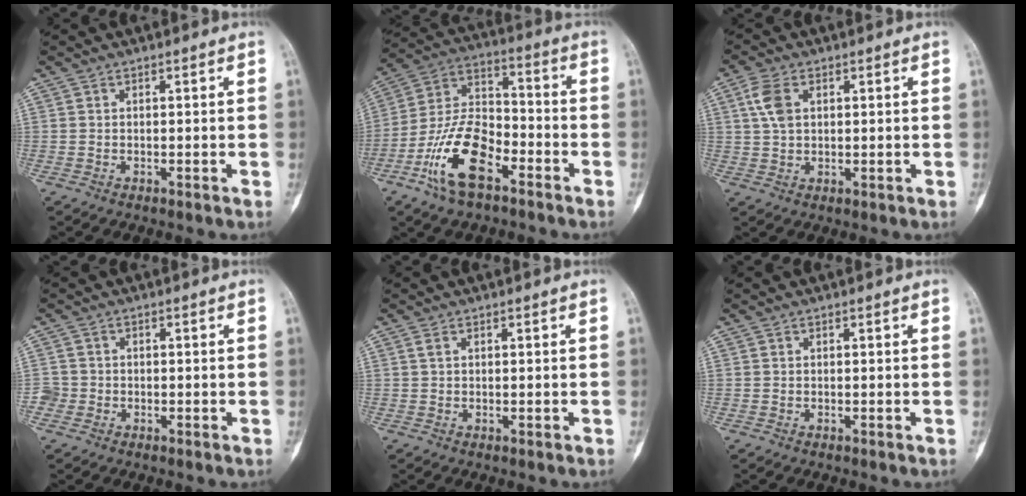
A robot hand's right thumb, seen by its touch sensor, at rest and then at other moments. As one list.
[{"total": 15.4, "force": [-7.8, 7.4, 11.0], "torque": [-0.200, 0.052, -0.153]}, {"total": 5.0, "force": [1.6, 2.9, 3.7], "torque": [-0.079, 0.006, 0.032]}, {"total": 2.5, "force": [-1.1, 2.2, 0.4], "torque": [-0.002, 0.013, -0.027]}, {"total": 1.0, "force": [0.2, 0.4, 0.9], "torque": [-0.018, 0.003, 0.007]}, {"total": 0.0}]